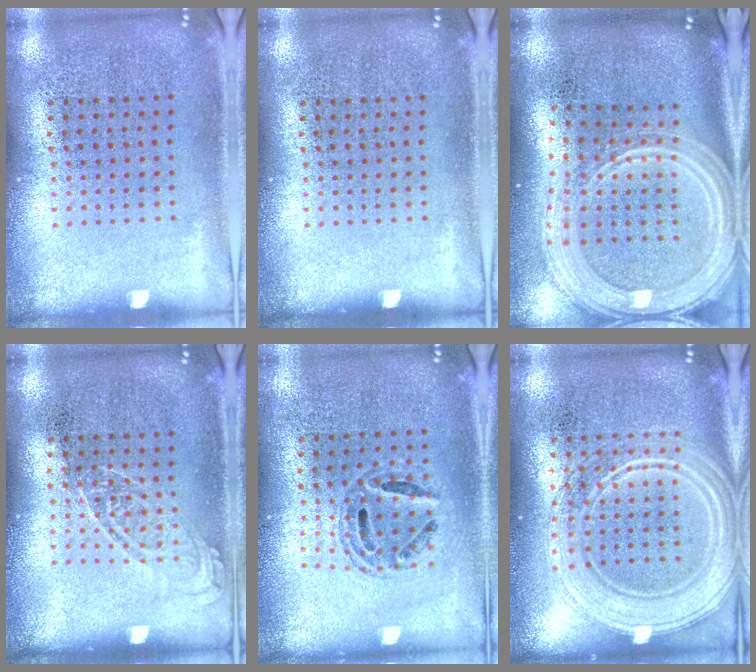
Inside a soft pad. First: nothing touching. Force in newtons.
{"total": 0.0}
{"total": 3.1, "press": 2.5, "slide": 1.8}
{"total": 1.6, "press": 1.5, "slide": 0.3}
{"total": 0.7, "press": 0.7, "slide": 0.2}
{"total": 3.7, "press": 3.7, "slide": 0.5}